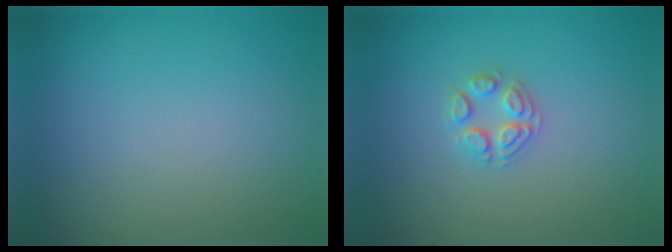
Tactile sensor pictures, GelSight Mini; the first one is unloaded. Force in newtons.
{"total": 2.2, "press": 2.2, "slide": 0.2}